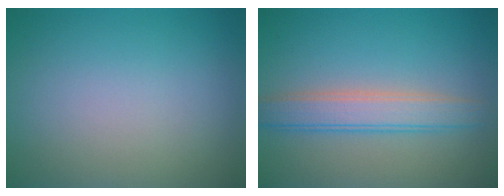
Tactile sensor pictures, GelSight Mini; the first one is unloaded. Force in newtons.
{"total": 3.8, "press": 3.8, "slide": 0.2}